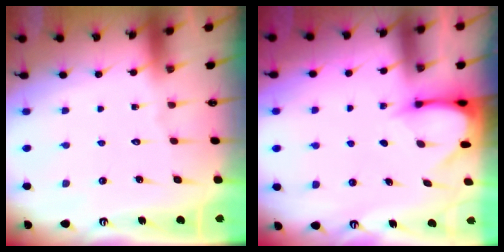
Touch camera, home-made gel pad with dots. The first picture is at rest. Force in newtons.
{"total": 3.8, "press": 3.7, "slide": 0.3}